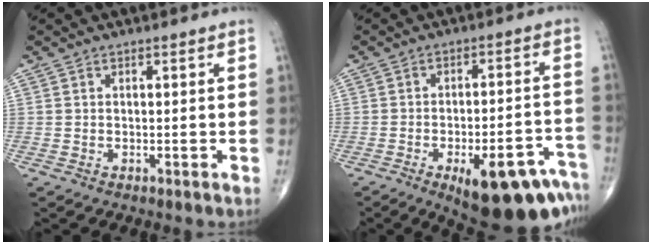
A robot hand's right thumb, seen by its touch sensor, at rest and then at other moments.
{"total": 18.9, "force": [-10.6, 6.6, 14.2], "torque": [-0.119, 0.059, -0.135]}